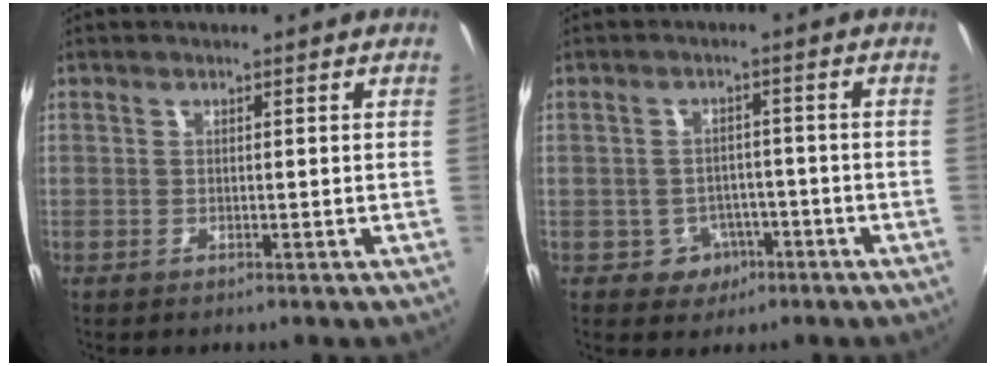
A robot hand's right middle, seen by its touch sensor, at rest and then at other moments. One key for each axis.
{"total": 4.8, "fx": -2.3, "fy": 4.1, "fz": 1.0, "tx": -0.032, "ty": 0.011, "tz": -0.022}